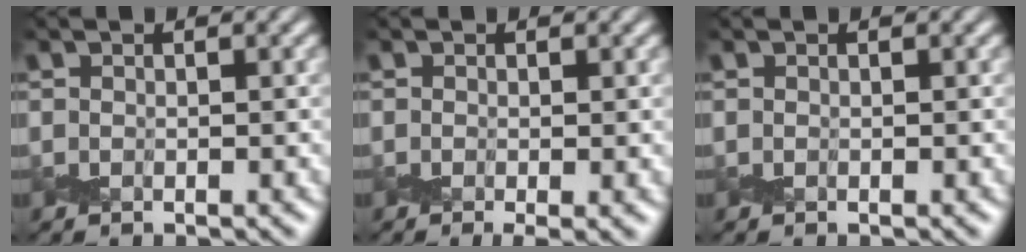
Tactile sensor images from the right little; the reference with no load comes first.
{"total": 1.4, "force": [-0.3, 0.6, 1.3], "torque": [-0.026, -0.007, -0.007]}
{"total": 0.0}